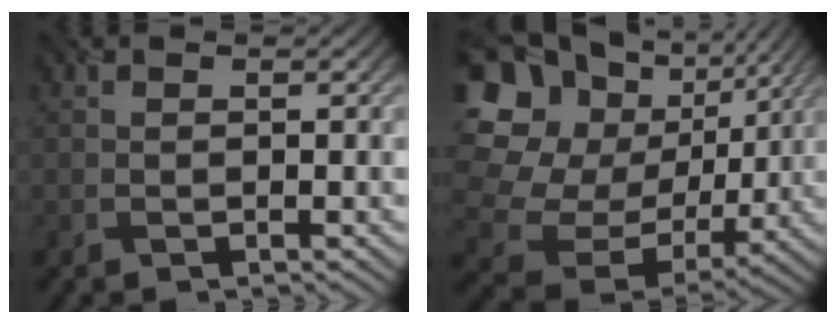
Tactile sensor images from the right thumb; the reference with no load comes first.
{"total": 21.2, "force": [5.6, 17.5, 10.6], "torque": [-0.303, 0.014, 0.114]}